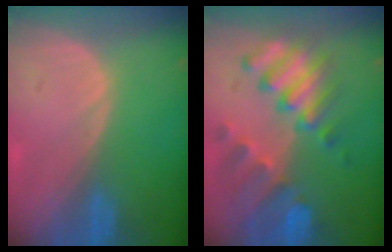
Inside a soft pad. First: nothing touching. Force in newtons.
{"total": 10.3, "press": 9.0, "slide": 5.2}